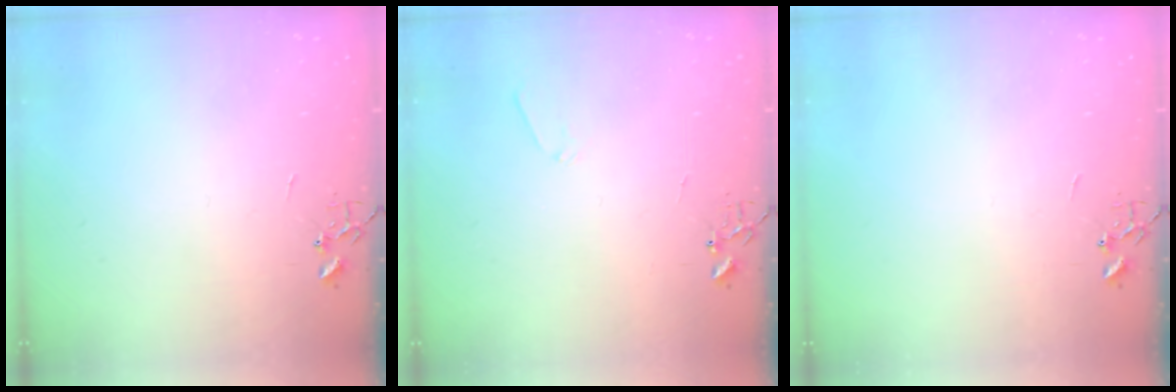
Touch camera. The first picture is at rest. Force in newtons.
{"total": 5.9, "press": 5.9, "slide": 0.4}
{"total": 0.0}